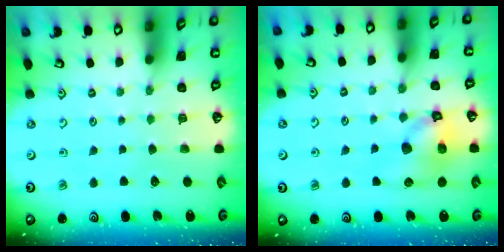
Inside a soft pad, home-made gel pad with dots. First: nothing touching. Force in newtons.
{"total": 11.7, "press": 11.5, "slide": 1.7}